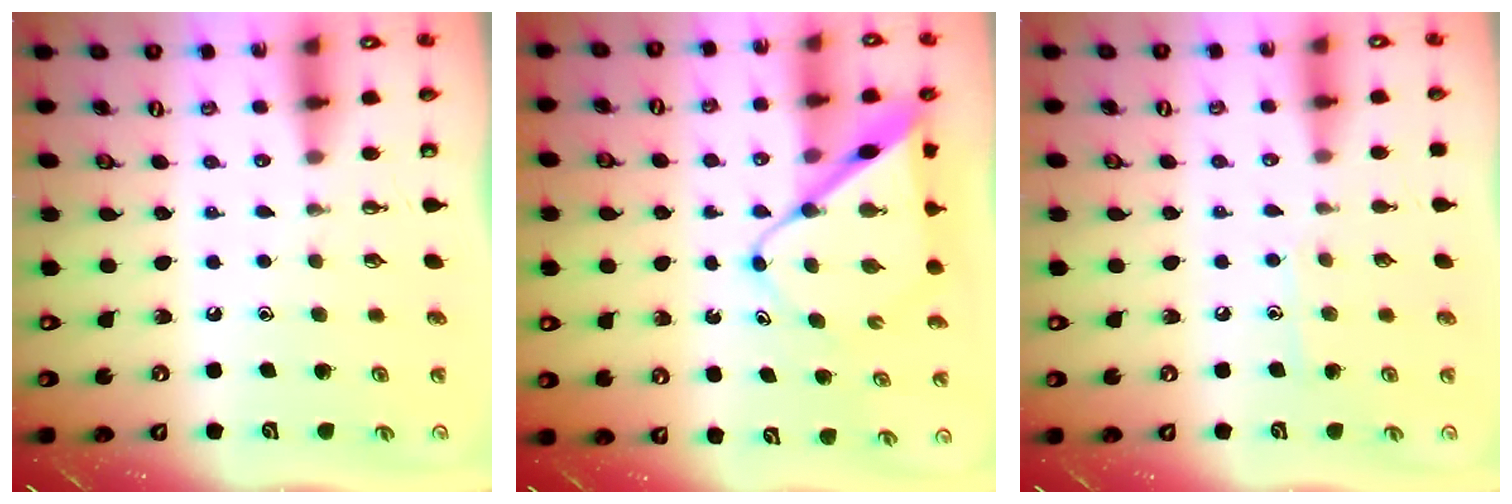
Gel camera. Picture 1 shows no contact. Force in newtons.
{"total": 9.8, "press": 9.8, "slide": 0.6}
{"total": 5.7, "press": 5.7, "slide": 0.7}